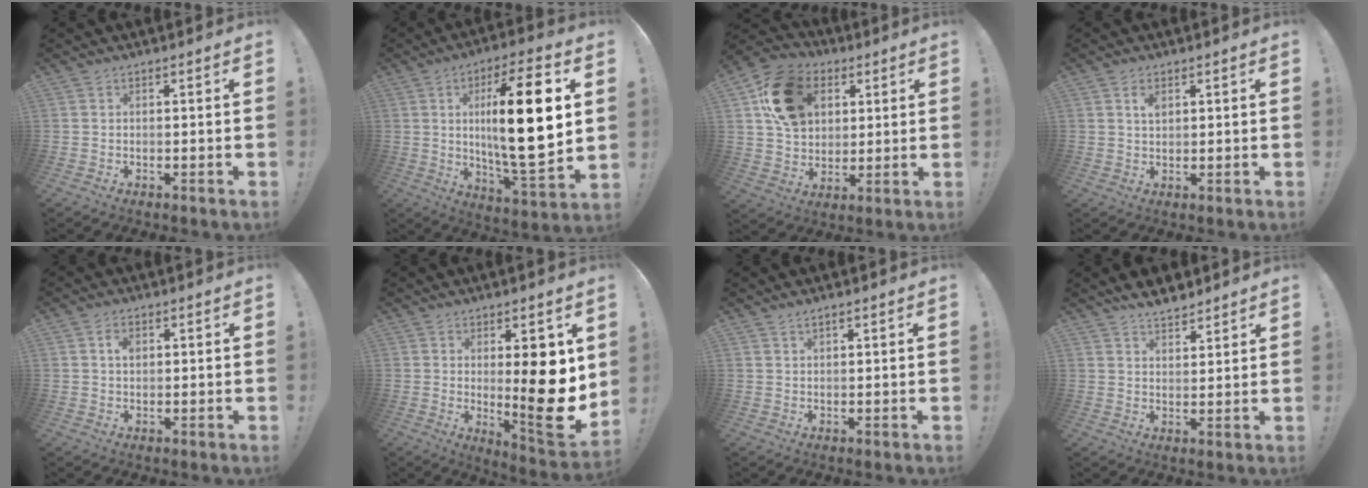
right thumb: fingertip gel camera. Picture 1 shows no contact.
{"total": 22.7, "force": [3.4, 5.9, 21.6], "torque": [-0.354, -0.019, 0.041]}
{"total": 18.6, "force": [6.6, 14.1, 10.2], "torque": [-0.139, -0.015, 0.131]}
{"total": 2.6, "force": [1.2, 1.5, 1.7], "torque": [-0.013, -0.008, 0.017]}
{"total": 2.3, "force": [0.7, 1.5, 1.5], "torque": [-0.008, -0.005, 0.006]}
{"total": 14.6, "force": [1.5, 3.5, 14.2], "torque": [-0.177, -0.030, 0.024]}
{"total": 1.4, "force": [1.2, 0.3, 0.7], "torque": [-0.014, -0.002, 0.022]}
{"total": 6.0, "force": [5.3, 2.0, 1.9], "torque": [-0.036, -0.030, 0.099]}